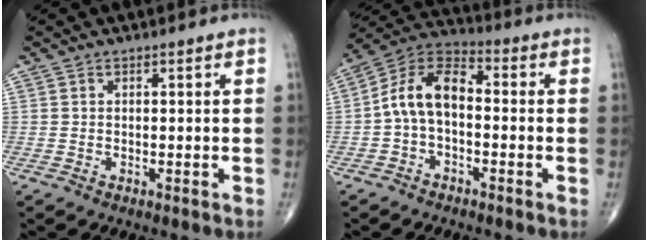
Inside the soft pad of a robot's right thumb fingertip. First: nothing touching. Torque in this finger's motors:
{"motor_torque": [0.15, 0.13, 0.37, -0.09, 0.12]}